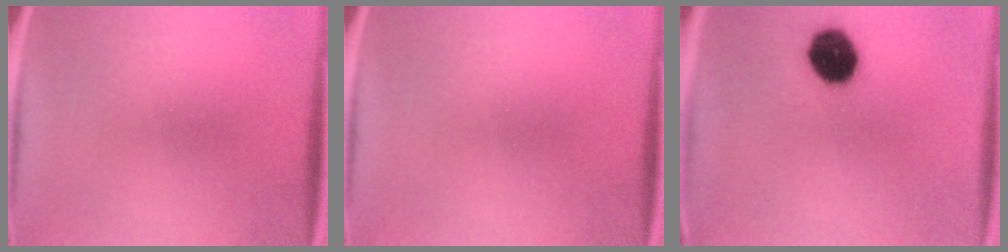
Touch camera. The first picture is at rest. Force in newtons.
{"total": 0.0}
{"total": 11.9}